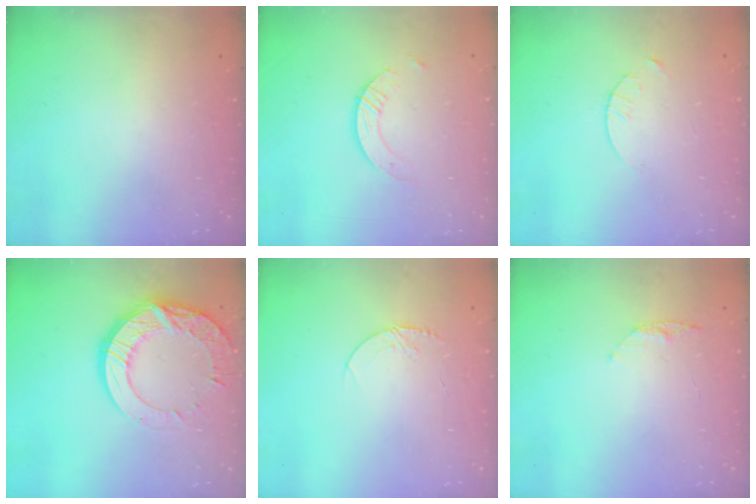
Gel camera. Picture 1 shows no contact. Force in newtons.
{"total": 4.3, "press": 4.2, "slide": 0.3}
{"total": 1.7, "press": 1.6, "slide": 0.2}
{"total": 15.9, "press": 15.8, "slide": 1.4}
{"total": 4.0, "press": 3.9, "slide": 0.5}
{"total": 4.5, "press": 4.4, "slide": 0.5}